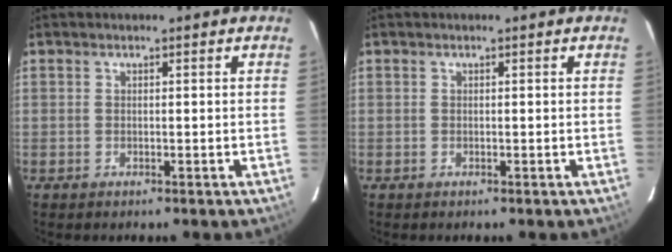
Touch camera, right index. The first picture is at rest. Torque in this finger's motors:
{"motor_torque": [0.00, 0.00, 0.01, 0.00]}